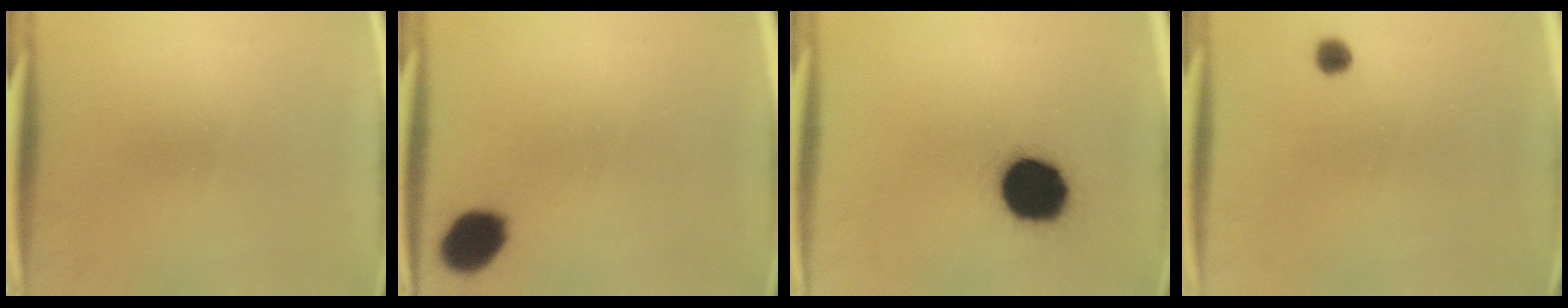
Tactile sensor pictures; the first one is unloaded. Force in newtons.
{"total": 8.3}
{"total": 16.8}
{"total": 1.8}